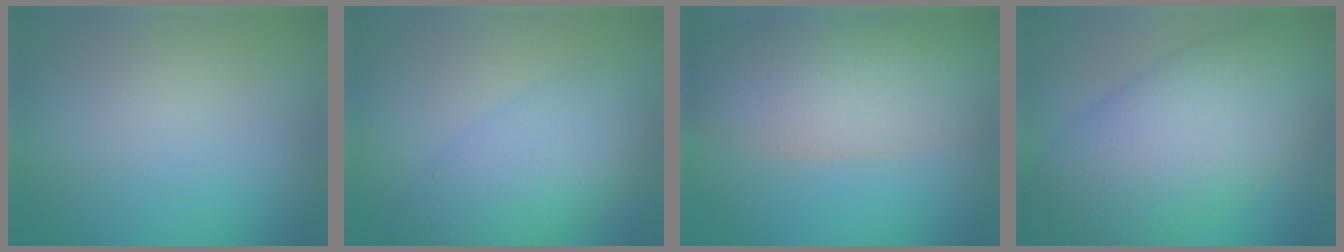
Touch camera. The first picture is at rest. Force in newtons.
{"total": 5.9, "press": 5.9, "slide": 0.1}
{"total": 7.7, "press": 7.6, "slide": 0.3}
{"total": 11.6, "press": 11.6, "slide": 0.3}